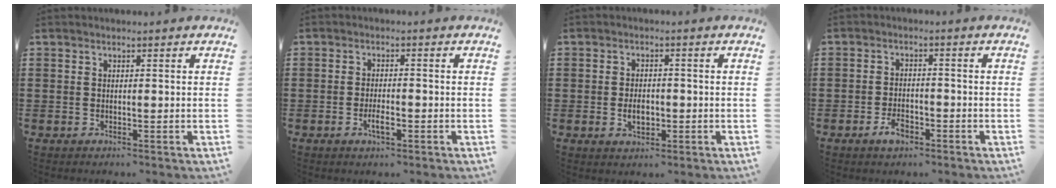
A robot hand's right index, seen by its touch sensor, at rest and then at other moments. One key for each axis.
{"total": 3.0, "fx": -1.2, "fy": 0.9, "fz": 2.6, "tx": -0.045, "ty": 0.002, "tz": -0.022}
{"total": 3.3, "fx": -0.7, "fy": 2.0, "fz": 2.5, "tx": -0.041, "ty": -0.001, "tz": -0.014}
{"total": 3.3, "fx": -1.9, "fy": 1.6, "fz": 2.2, "tx": -0.045, "ty": 0.000, "tz": -0.037}